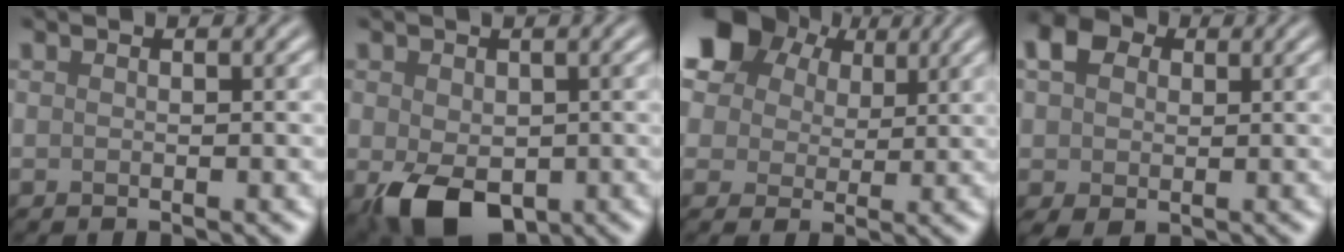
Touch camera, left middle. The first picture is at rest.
{"total": 7.4, "force": [-2.5, 4.7, 5.1], "torque": [-0.108, -0.029, -0.034]}
{"total": 10.9, "force": [5.5, 7.8, 5.3], "torque": [-0.123, 0.038, 0.095]}
{"total": 6.1, "force": [0.8, 4.6, 3.9], "torque": [-0.092, 0.007, 0.007]}